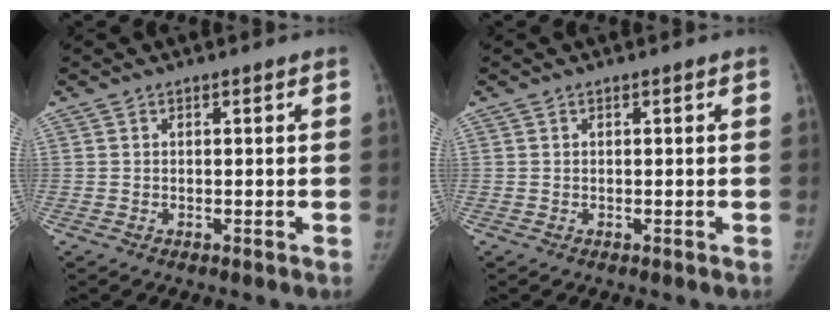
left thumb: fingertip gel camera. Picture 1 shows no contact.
{"total": 0.0}